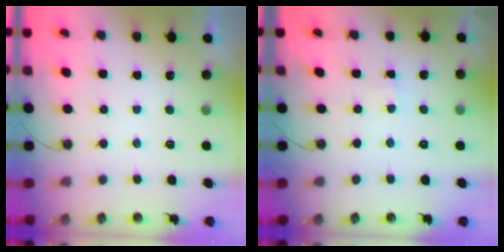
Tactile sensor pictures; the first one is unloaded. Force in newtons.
{"total": 1.5, "press": 1.5, "slide": 0.3}